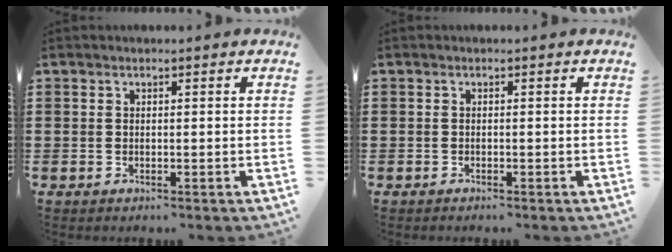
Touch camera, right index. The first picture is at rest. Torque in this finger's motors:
{"motor_torque": [-0.15, -0.16, 0.00, 0.02]}